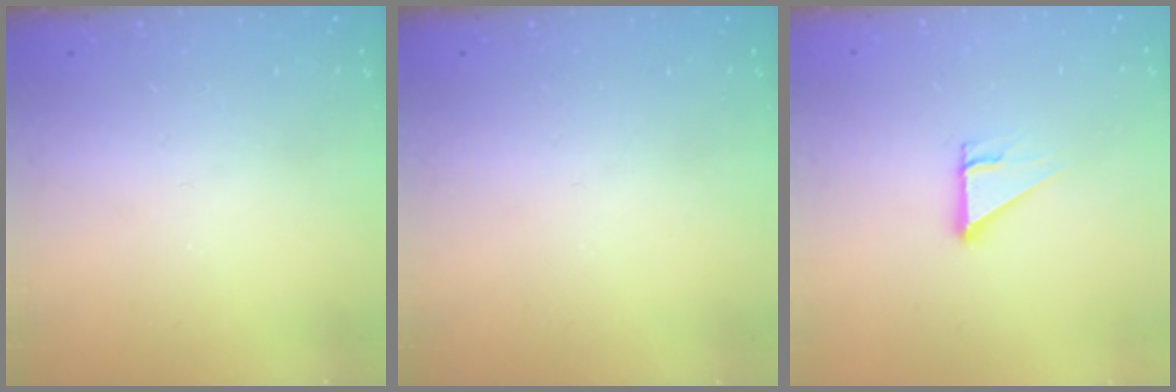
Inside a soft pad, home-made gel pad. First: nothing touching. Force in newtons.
{"total": 0.0}
{"total": 2.7, "press": 2.7, "slide": 0.0}